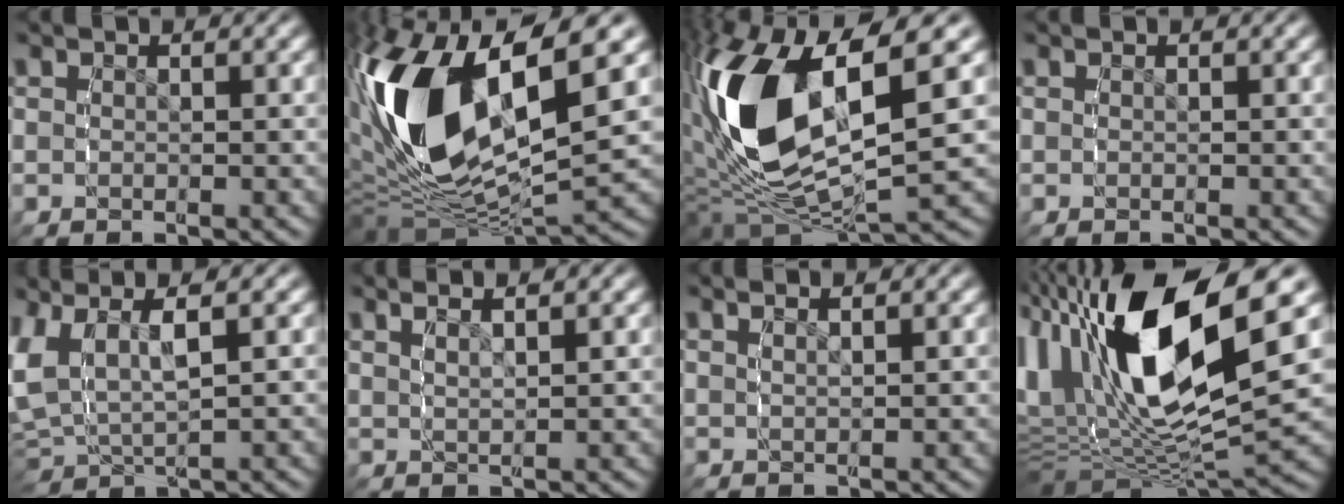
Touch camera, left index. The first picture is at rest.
{"total": 16.3, "force": [0.4, 9.3, 13.4], "torque": [-0.300, -0.034, 0.015]}
{"total": 14.7, "force": [-0.4, 8.5, 12.0], "torque": [-0.276, -0.031, 0.002]}
{"total": 0.0}
{"total": 8.7, "force": [0.5, 6.9, 5.3], "torque": [-0.142, -0.025, 0.010]}
{"total": 3.6, "force": [2.0, 1.6, 2.5], "torque": [-0.041, 0.009, 0.028]}
{"total": 1.9, "force": [1.5, 0.6, 1.1], "torque": [-0.016, 0.007, 0.022]}
{"total": 18.3, "force": [0.9, 11.3, 14.3], "torque": [-0.279, -0.015, 0.015]}